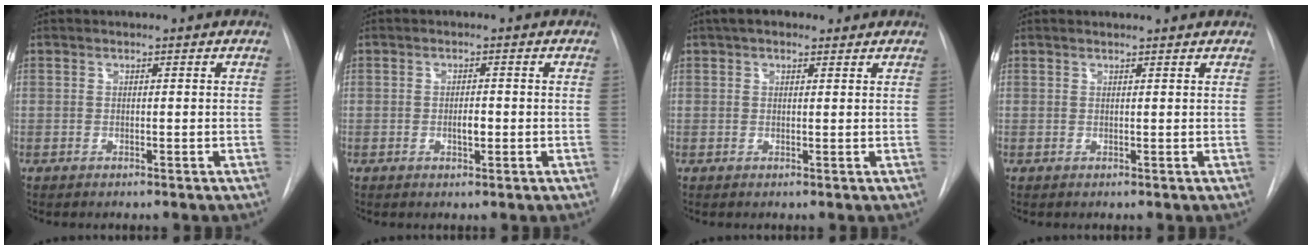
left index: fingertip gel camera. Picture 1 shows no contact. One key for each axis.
{"total": 2.0, "fx": -0.4, "fy": 0.8, "fz": 1.8, "tx": -0.030, "ty": 0.001, "tz": -0.006}
{"total": 4.1, "fx": 2.9, "fy": 1.9, "fz": 2.2, "tx": -0.039, "ty": 0.028, "tz": 0.045}
{"total": 2.9, "fx": 2.8, "fy": 0.3, "fz": 0.7, "tx": -0.013, "ty": 0.018, "tz": 0.033}